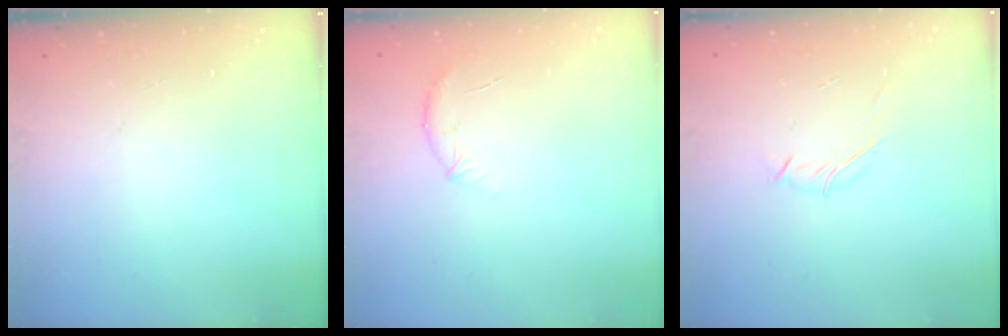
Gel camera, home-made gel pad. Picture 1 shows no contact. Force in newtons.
{"total": 8.3, "press": 8.1, "slide": 1.7}
{"total": 3.9, "press": 3.8, "slide": 0.8}